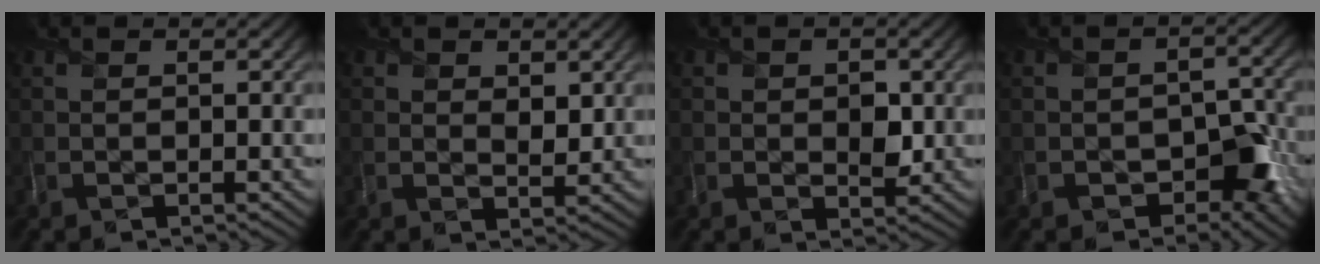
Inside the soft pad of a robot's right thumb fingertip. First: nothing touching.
{"total": 2.9, "force": [1.2, 1.9, 1.9], "torque": [-0.034, -0.007, 0.020]}
{"total": 2.8, "force": [0.1, 2.1, 1.9], "torque": [-0.033, -0.008, -0.002]}
{"total": 5.5, "force": [-2.3, 3.8, 3.2], "torque": [-0.039, -0.008, -0.040]}